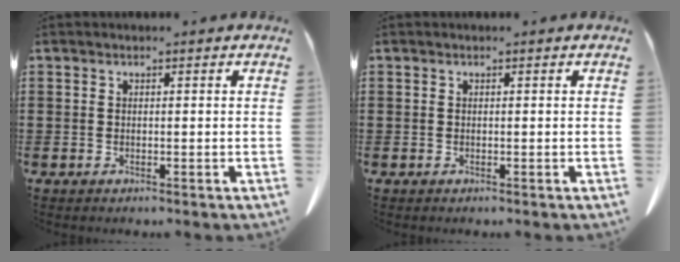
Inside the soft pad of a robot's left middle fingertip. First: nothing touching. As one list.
[{"total": 0.0}]